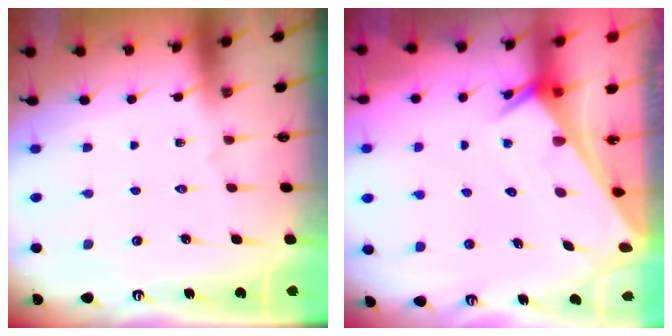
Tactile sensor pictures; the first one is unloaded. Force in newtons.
{"total": 2.7, "press": 2.7, "slide": 0.1}